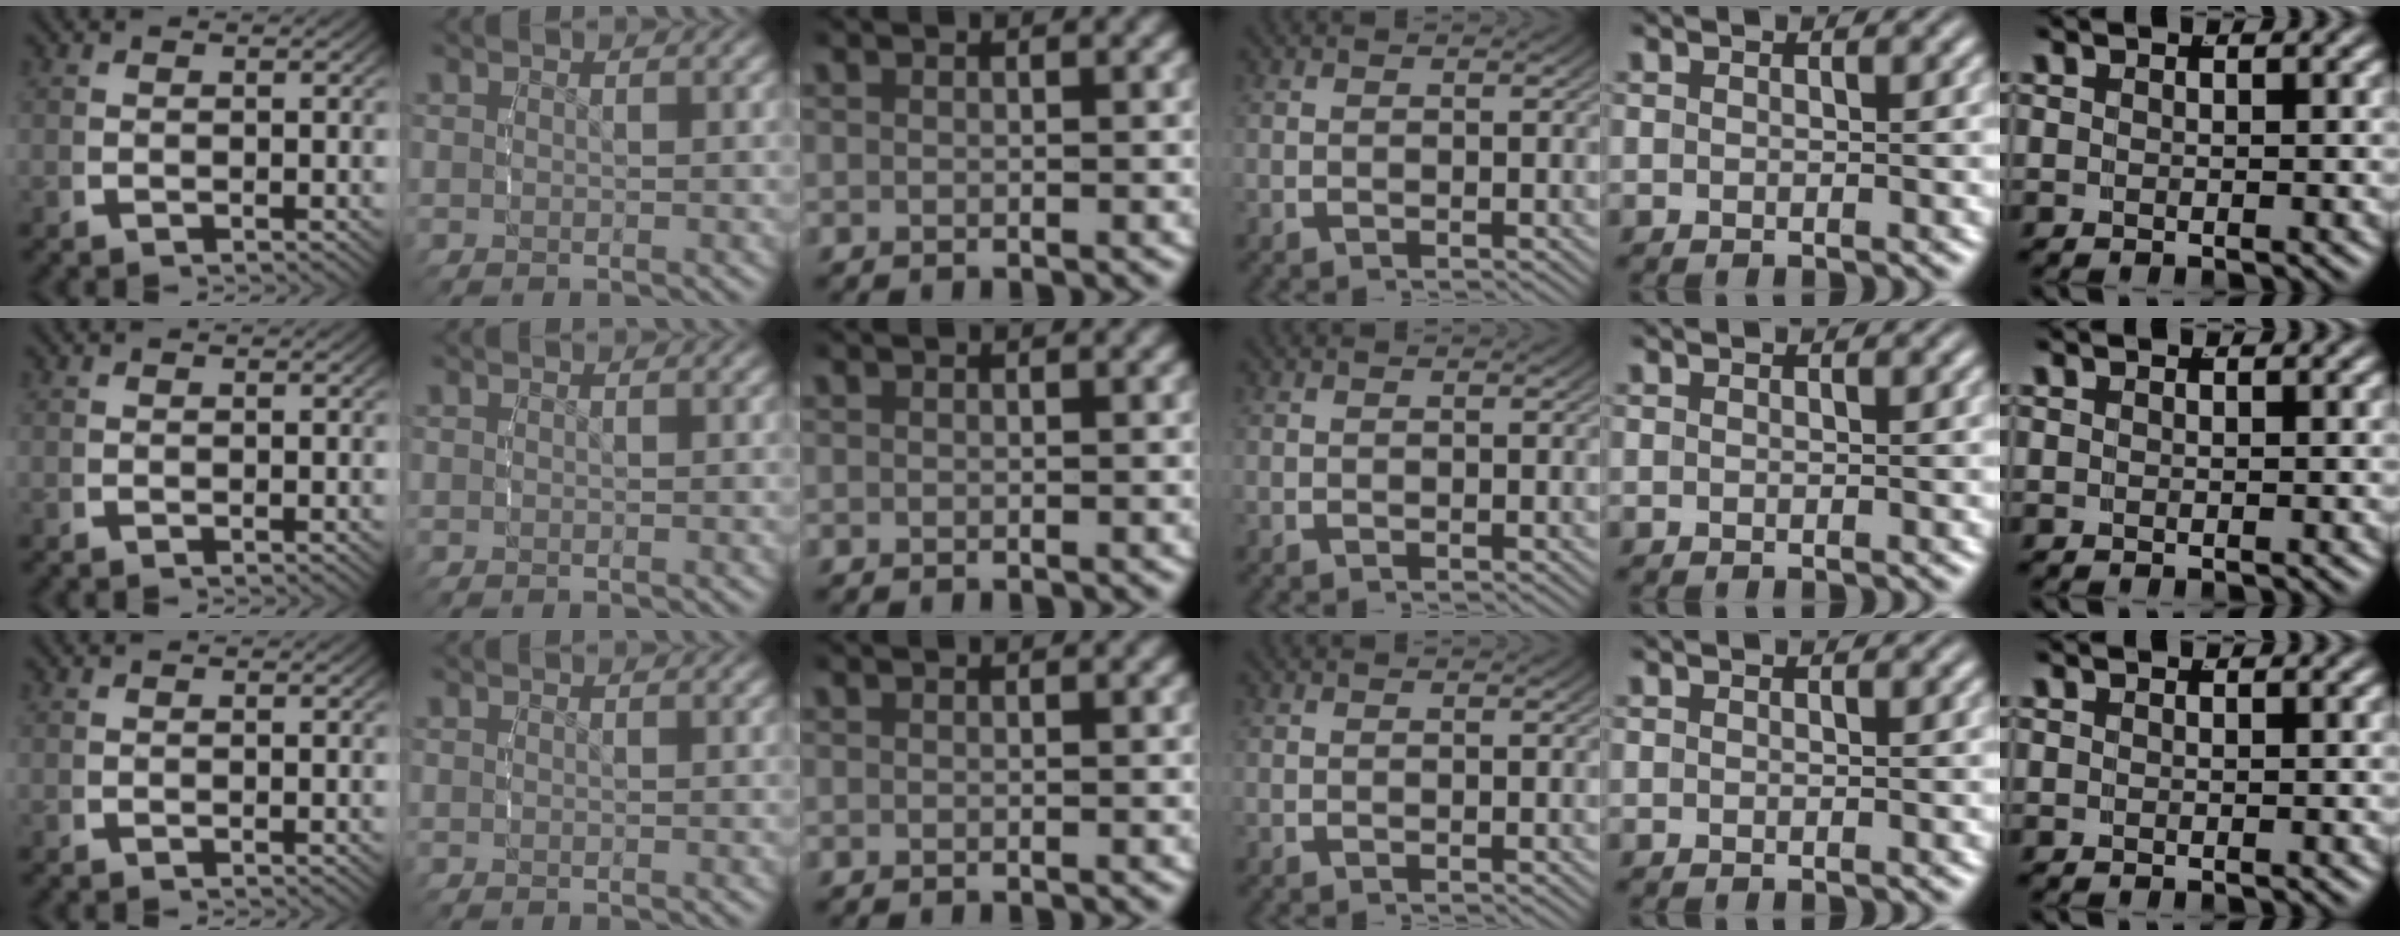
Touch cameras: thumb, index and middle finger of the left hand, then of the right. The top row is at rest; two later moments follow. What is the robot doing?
{"motion": "reach", "object": "glasses case"}